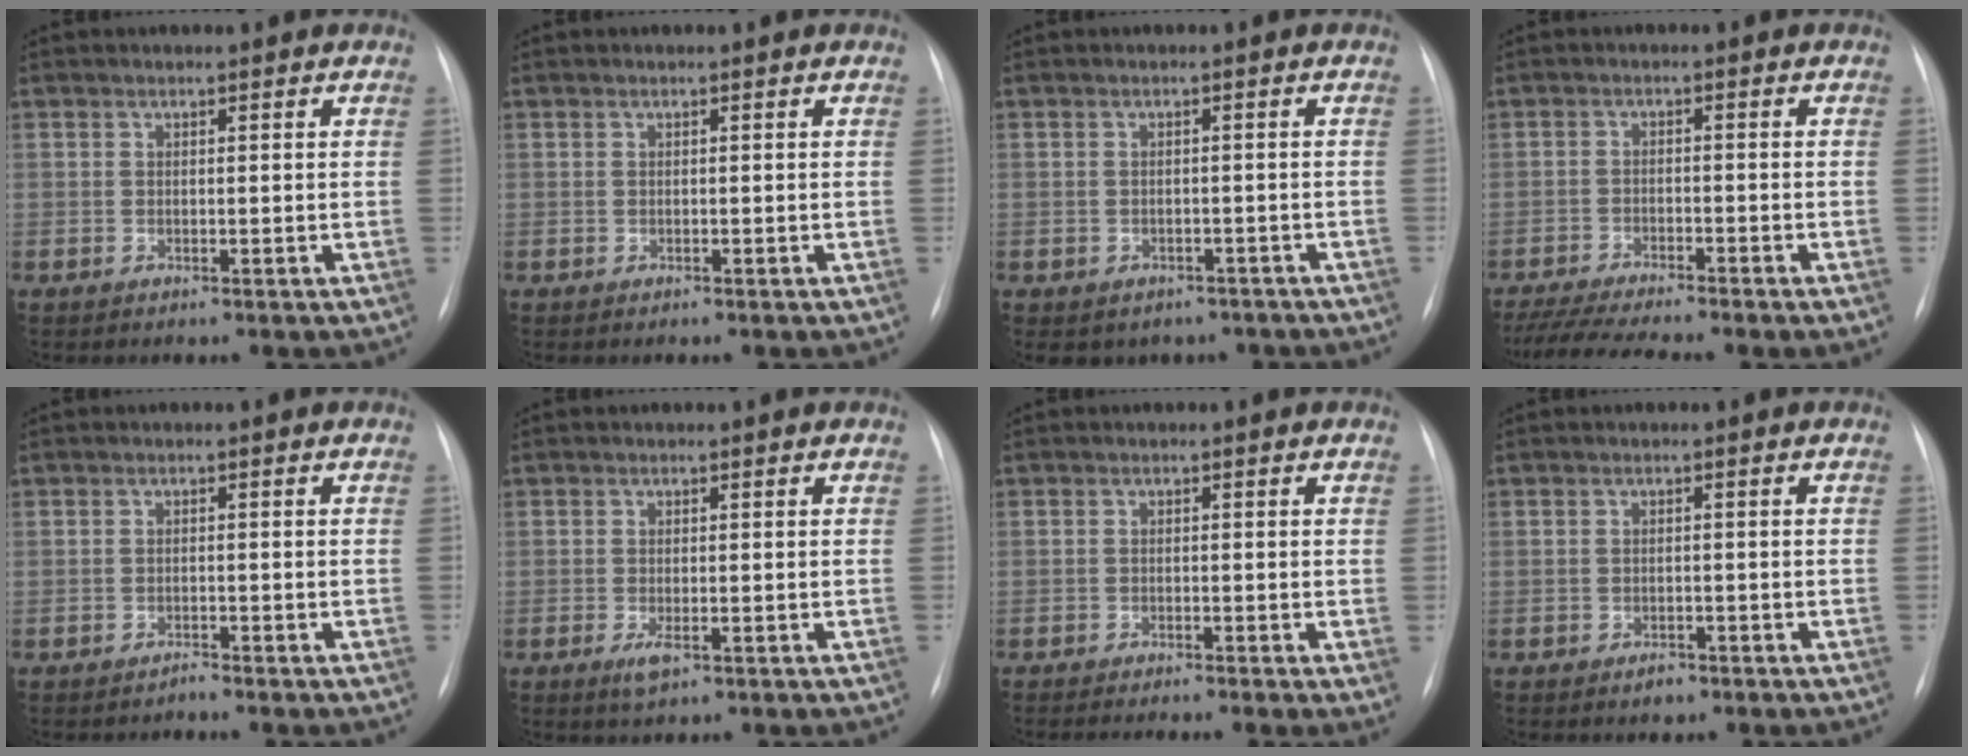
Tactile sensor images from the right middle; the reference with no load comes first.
{"total": 0.0}
{"total": 6.8, "force": [-5.2, 4.1, 1.3], "torque": [-0.011, 0.015, -0.056]}
{"total": 9.5, "force": [-8.3, -0.2, 4.7], "torque": [-0.075, -0.017, -0.134]}
{"total": 0.7, "force": [-0.7, -0.1, 0.0], "torque": [0.000, -0.003, -0.011]}
{"total": 1.8, "force": [-0.7, 0.6, 1.6], "torque": [-0.029, -0.003, -0.008]}
{"total": 3.7, "force": [-2.6, 0.1, 2.7], "torque": [-0.033, -0.009, -0.042]}
{"total": 1.4, "force": [-1.0, 0.7, 0.6], "torque": [-0.009, 0.001, -0.012]}